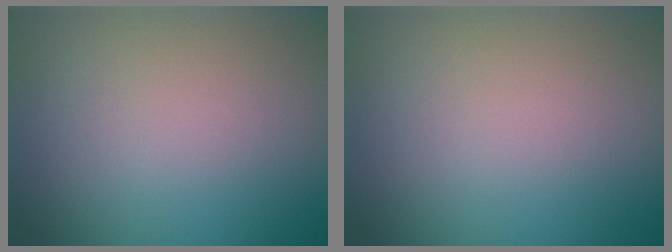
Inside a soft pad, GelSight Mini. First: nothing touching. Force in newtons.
{"total": 0.0}